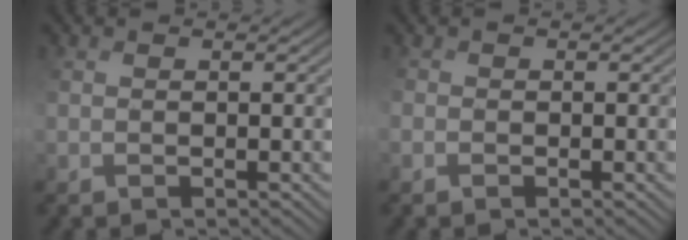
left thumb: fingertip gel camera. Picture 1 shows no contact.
{"total": 1.0, "force": [-0.5, 0.8, 0.4], "torque": [-0.011, 0.000, -0.008]}